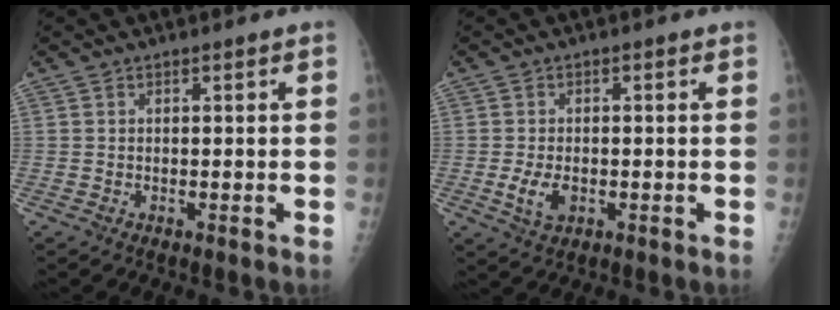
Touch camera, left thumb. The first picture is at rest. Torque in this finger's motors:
{"motor_torque": [-0.49, 0.59, 0.84, 0.11, 0.05]}